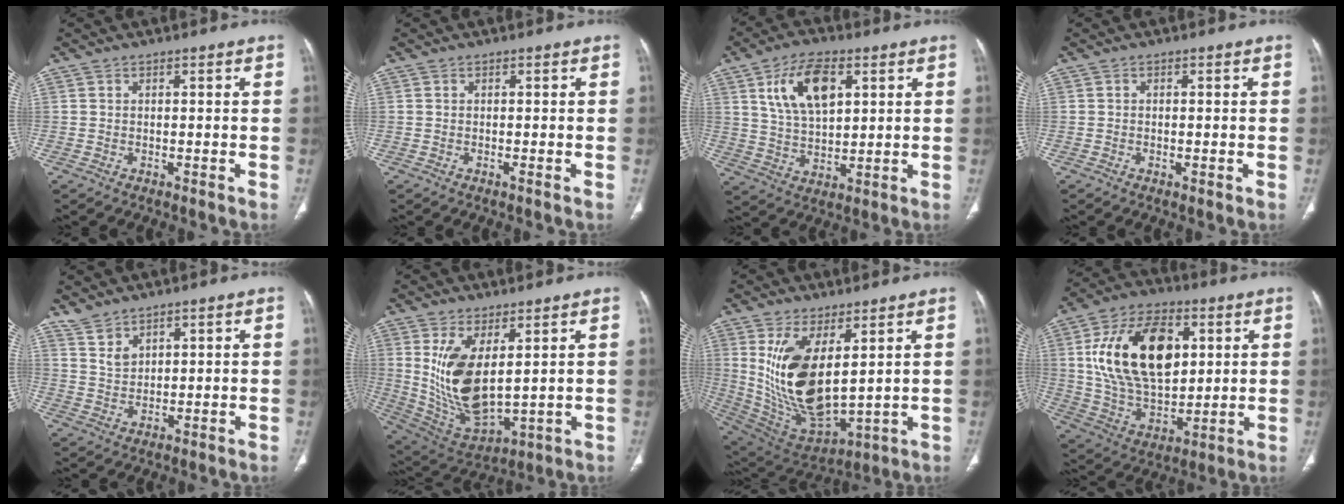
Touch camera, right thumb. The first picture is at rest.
{"total": 0.0}
{"total": 12.1, "force": [4.7, 6.4, 9.2], "torque": [-0.149, -0.011, 0.092]}
{"total": 0.7, "force": [-0.3, 0.1, 0.6], "torque": [-0.012, -0.001, -0.006]}
{"total": 3.6, "force": [3.1, 1.5, 1.0], "torque": [-0.010, -0.014, 0.068]}
{"total": 14.2, "force": [3.3, 6.6, 12.1], "torque": [-0.226, -0.025, 0.092]}
{"total": 17.5, "force": [4.5, 8.1, 14.8], "torque": [-0.275, -0.032, 0.115]}
{"total": 22.5, "force": [5.6, 13.6, 17.1], "torque": [-0.268, -0.010, 0.103]}